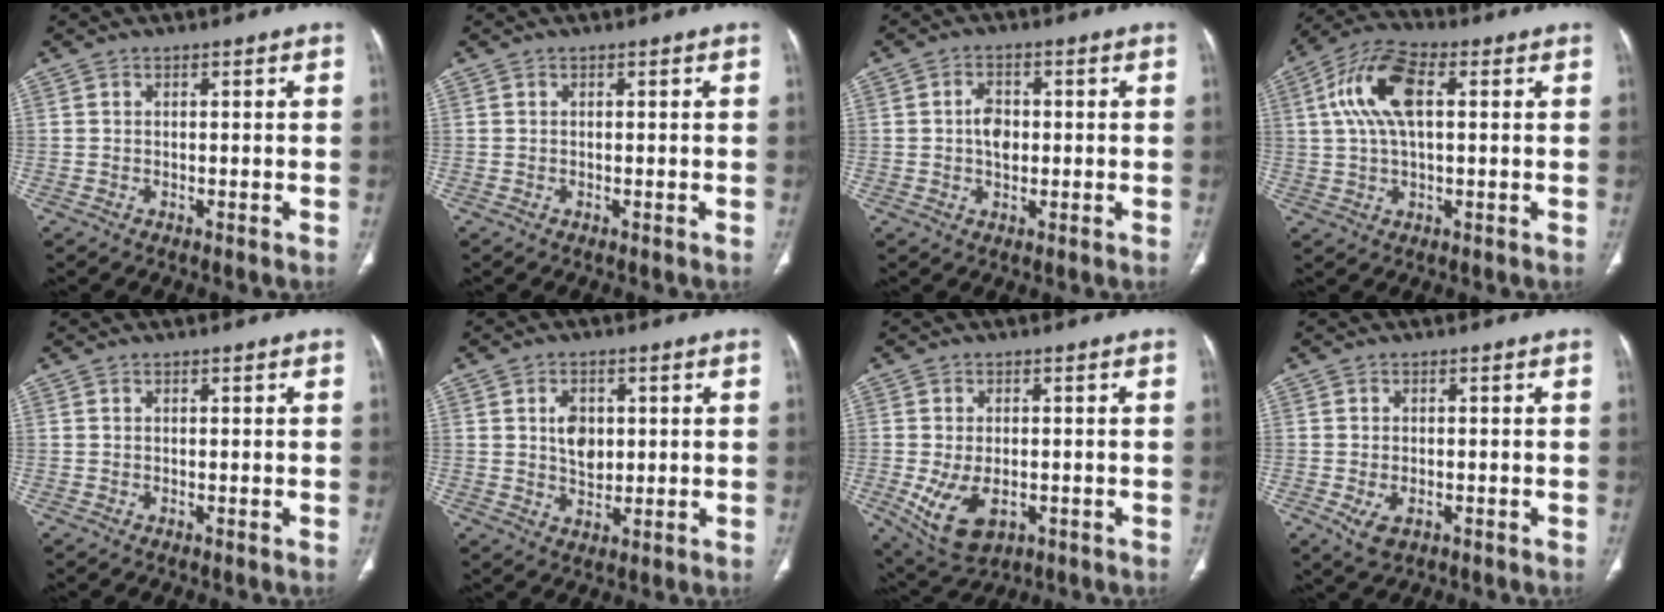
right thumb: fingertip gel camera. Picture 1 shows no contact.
{"total": 0.0}
{"total": 4.4, "force": [0.1, 3.0, 3.2], "torque": [-0.045, 0.005, 0.000]}
{"total": 12.0, "force": [2.6, 5.7, 10.2], "torque": [-0.210, 0.025, 0.046]}
{"total": 0.0}
{"total": 5.7, "force": [1.2, 4.0, 3.9], "torque": [-0.047, -0.008, 0.025]}
{"total": 9.4, "force": [-2.4, 5.6, 7.2], "torque": [-0.131, -0.004, -0.024]}
{"total": 4.1, "force": [-1.4, 2.4, 3.0], "torque": [-0.057, 0.001, -0.014]}